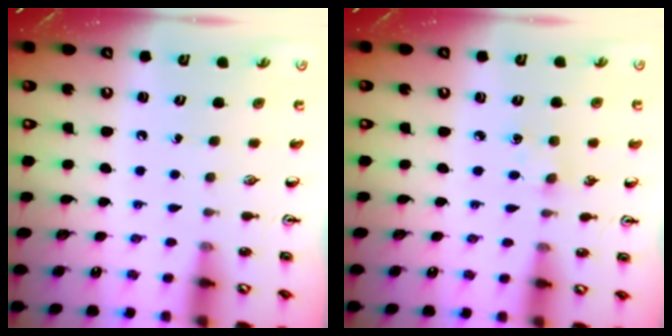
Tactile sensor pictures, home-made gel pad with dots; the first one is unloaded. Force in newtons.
{"total": 3.3, "press": 3.3, "slide": 0.4}